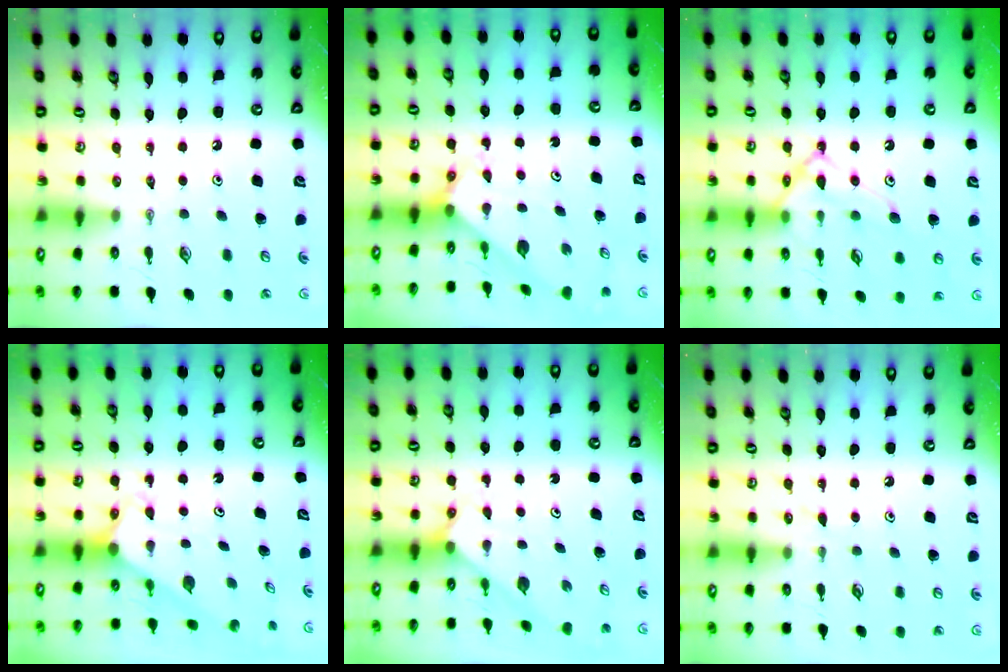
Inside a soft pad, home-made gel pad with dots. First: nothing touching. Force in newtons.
{"total": 2.2, "press": 2.2, "slide": 0.2}
{"total": 15.2, "press": 15.2, "slide": 1.2}
{"total": 2.4, "press": 2.4, "slide": 0.2}
{"total": 2.4, "press": 2.4, "slide": 0.2}
{"total": 4.7, "press": 4.7, "slide": 0.4}